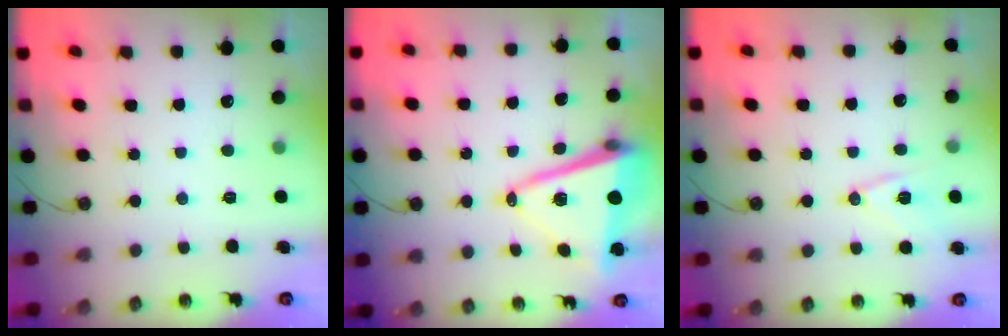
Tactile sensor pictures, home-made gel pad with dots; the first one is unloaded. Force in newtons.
{"total": 14.0, "press": 13.9, "slide": 2.1}
{"total": 9.8, "press": 9.3, "slide": 3.0}